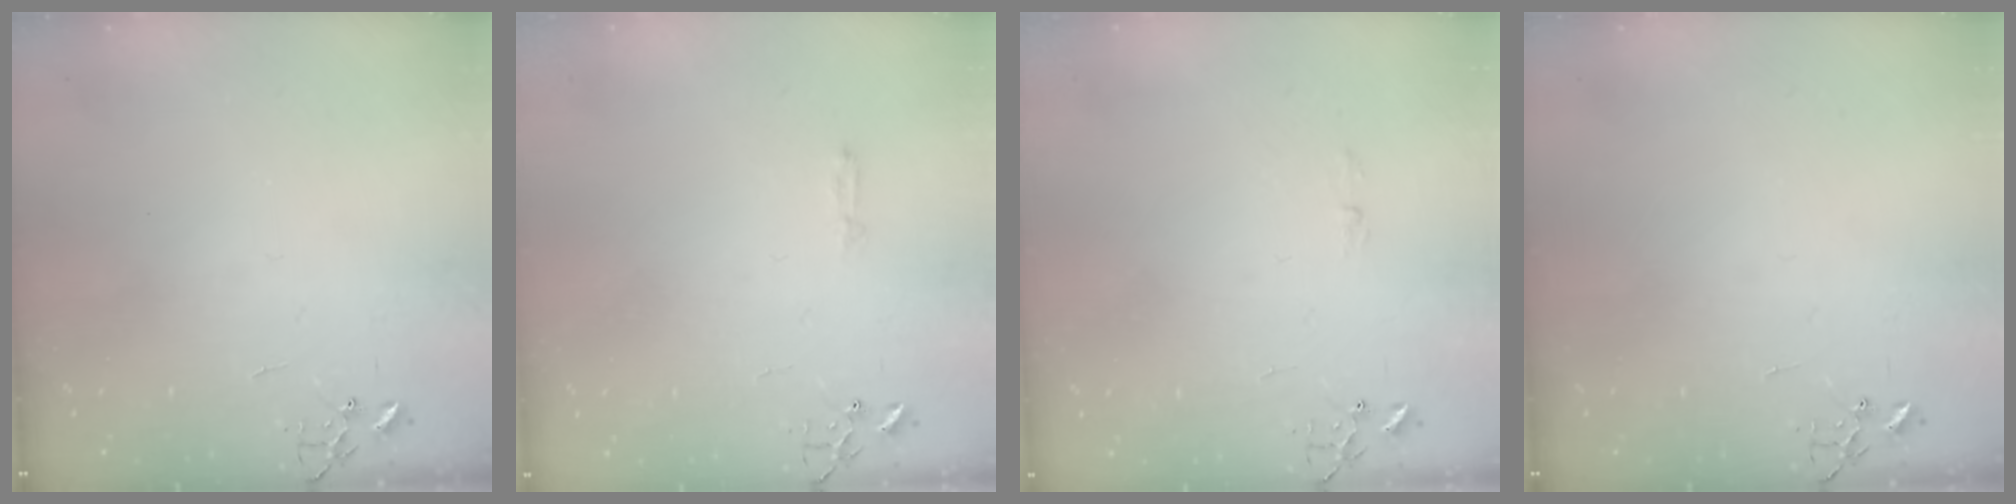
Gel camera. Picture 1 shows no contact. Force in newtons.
{"total": 2.8, "press": 2.8, "slide": 0.4}
{"total": 2.9, "press": 2.9, "slide": 0.4}
{"total": 0.0}